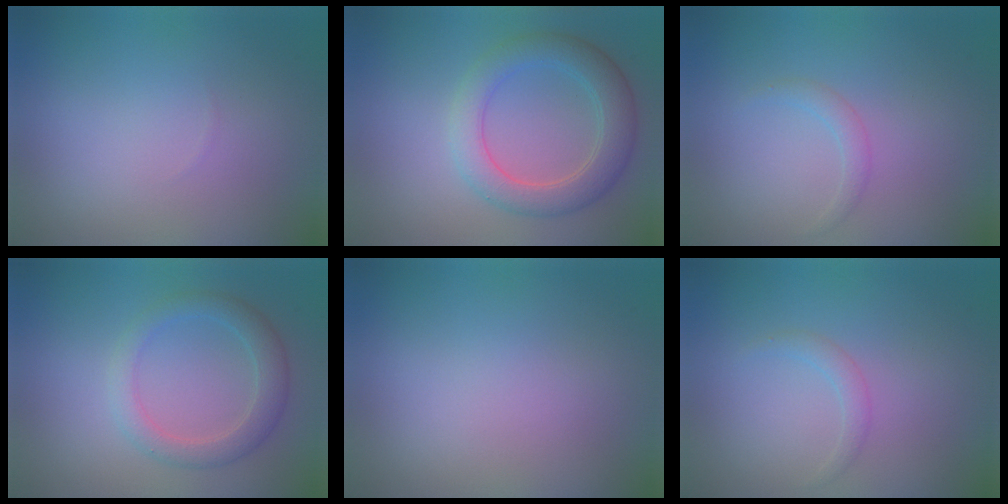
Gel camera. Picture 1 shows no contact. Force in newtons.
{"total": 4.6, "press": 4.6, "slide": 0.4}
{"total": 1.1, "press": 1.1, "slide": 0.1}
{"total": 2.9, "press": 2.9, "slide": 0.2}
{"total": 0.0}
{"total": 1.1, "press": 1.1, "slide": 0.1}